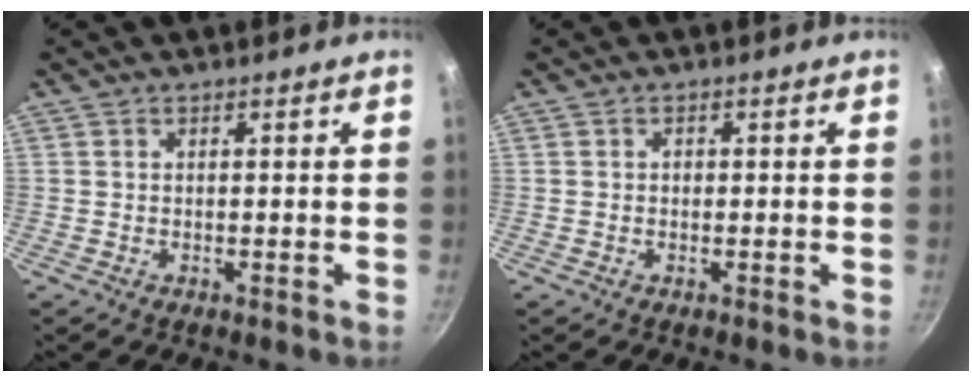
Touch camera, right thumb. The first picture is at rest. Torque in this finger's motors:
{"motor_torque": [-0.12, 0.18, 0.38, -0.14, 0.00]}